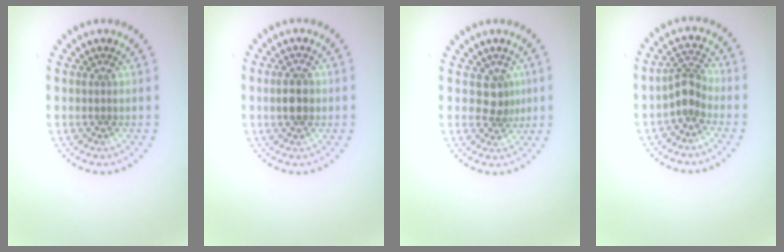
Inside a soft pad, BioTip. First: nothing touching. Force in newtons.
{"total": 2.2, "press": 2.2, "slide": 0.1}
{"total": 2.0, "press": 1.5, "slide": 1.3}
{"total": 2.4, "press": 1.8, "slide": 1.6}